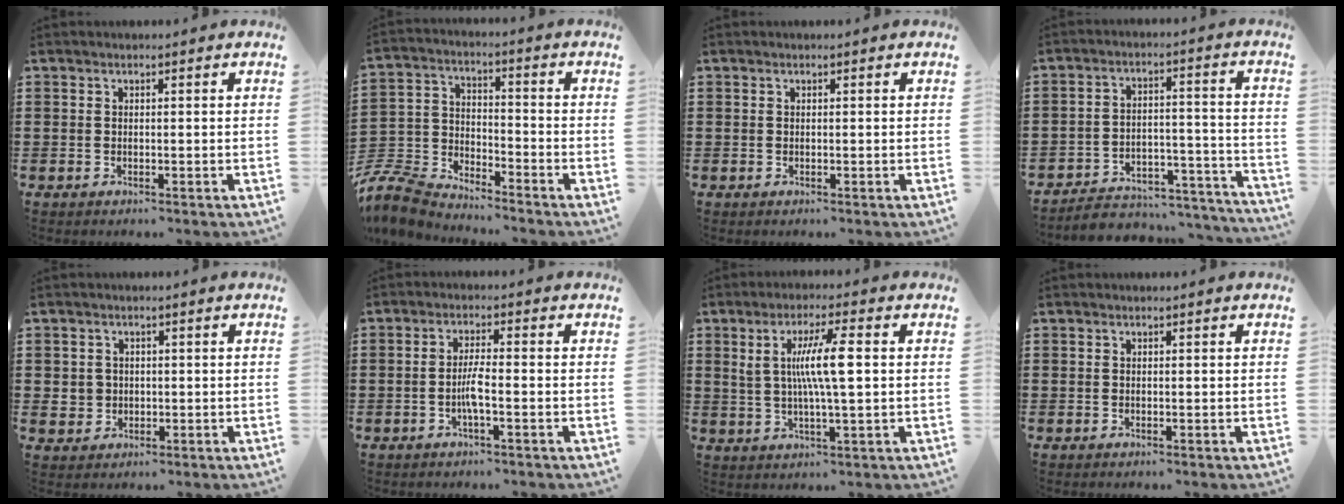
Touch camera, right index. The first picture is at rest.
{"total": 7.5, "force": [-7.3, 1.4, 1.3], "torque": [-0.055, 0.000, -0.154]}
{"total": 0.0}
{"total": 4.7, "force": [-4.4, 1.5, 1.0], "torque": [-0.019, 0.009, -0.089]}
{"total": 2.2, "force": [-0.1, 2.2, 0.3], "torque": [-0.016, 0.008, -0.004]}
{"total": 3.4, "force": [-1.1, 0.2, 3.2], "torque": [-0.074, -0.008, -0.025]}
{"total": 8.0, "force": [1.1, 0.8, 7.9], "torque": [-0.153, -0.004, 0.011]}
{"total": 0.0}